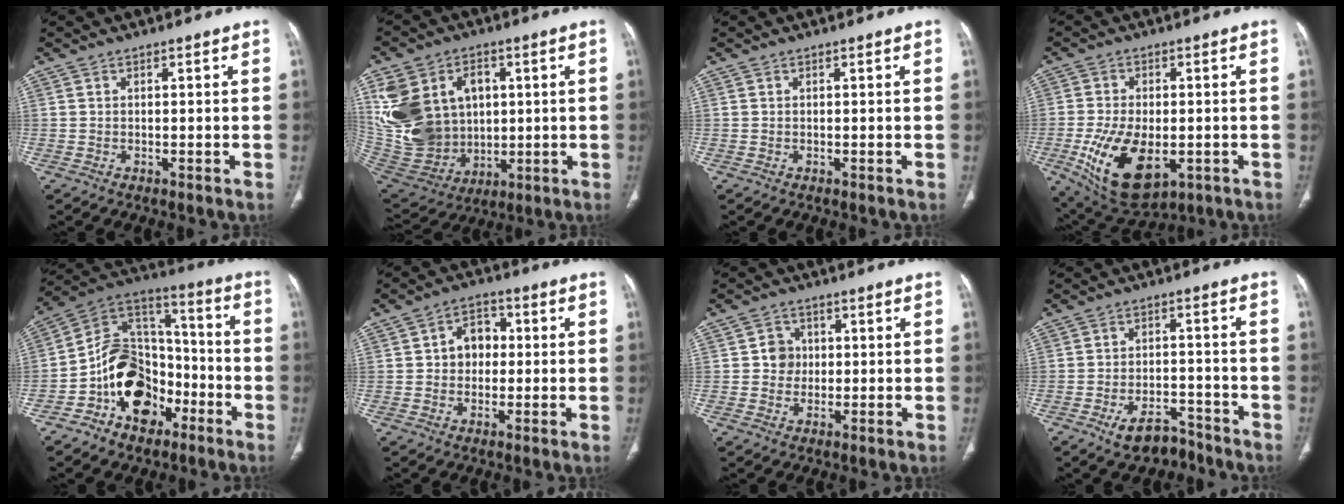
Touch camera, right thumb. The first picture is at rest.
{"total": 23.3, "force": [4.9, 18.0, 13.9], "torque": [-0.279, 0.010, 0.123]}
{"total": 0.0}
{"total": 14.7, "force": [-4.0, 8.1, 11.5], "torque": [-0.202, -0.005, -0.046]}
{"total": 17.6, "force": [-7.5, 12.3, 10.2], "torque": [-0.128, 0.087, -0.133]}
{"total": 6.5, "force": [0.5, 5.2, 3.9], "torque": [-0.029, 0.015, -0.001]}
{"total": 4.0, "force": [0.3, 3.8, 1.4], "torque": [0.003, 0.007, 0.001]}
{"total": 7.3, "force": [-5.3, 3.8, 3.4], "torque": [-0.046, 0.040, -0.079]}